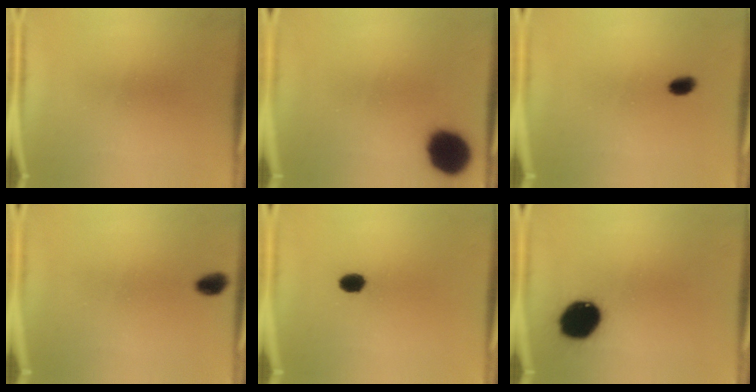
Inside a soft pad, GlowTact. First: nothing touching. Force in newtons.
{"total": 14.8}
{"total": 2.4}
{"total": 2.7}
{"total": 3.7}
{"total": 12.4}